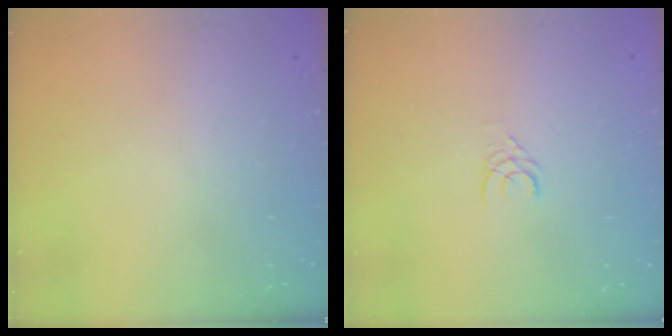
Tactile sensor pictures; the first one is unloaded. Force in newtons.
{"total": 2.4, "press": 2.4, "slide": 0.2}